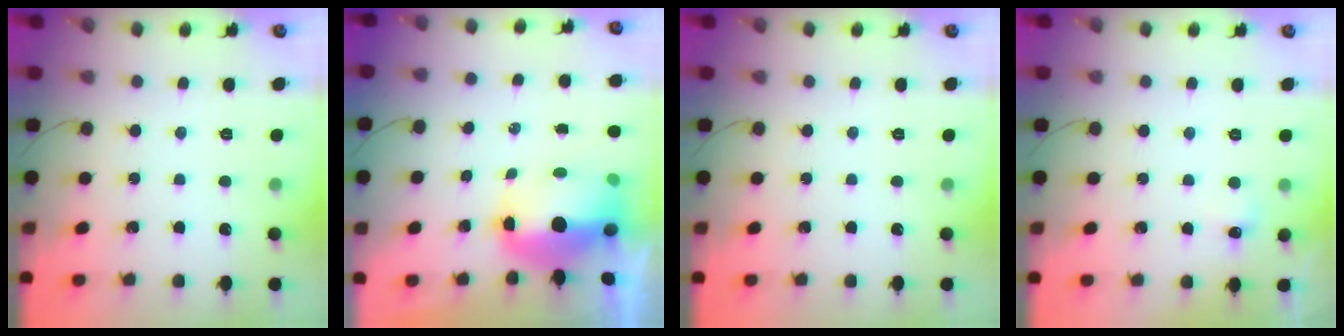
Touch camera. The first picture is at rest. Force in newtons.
{"total": 10.6, "press": 10.4, "slide": 1.7}
{"total": 0.0}
{"total": 4.3, "press": 4.1, "slide": 1.0}